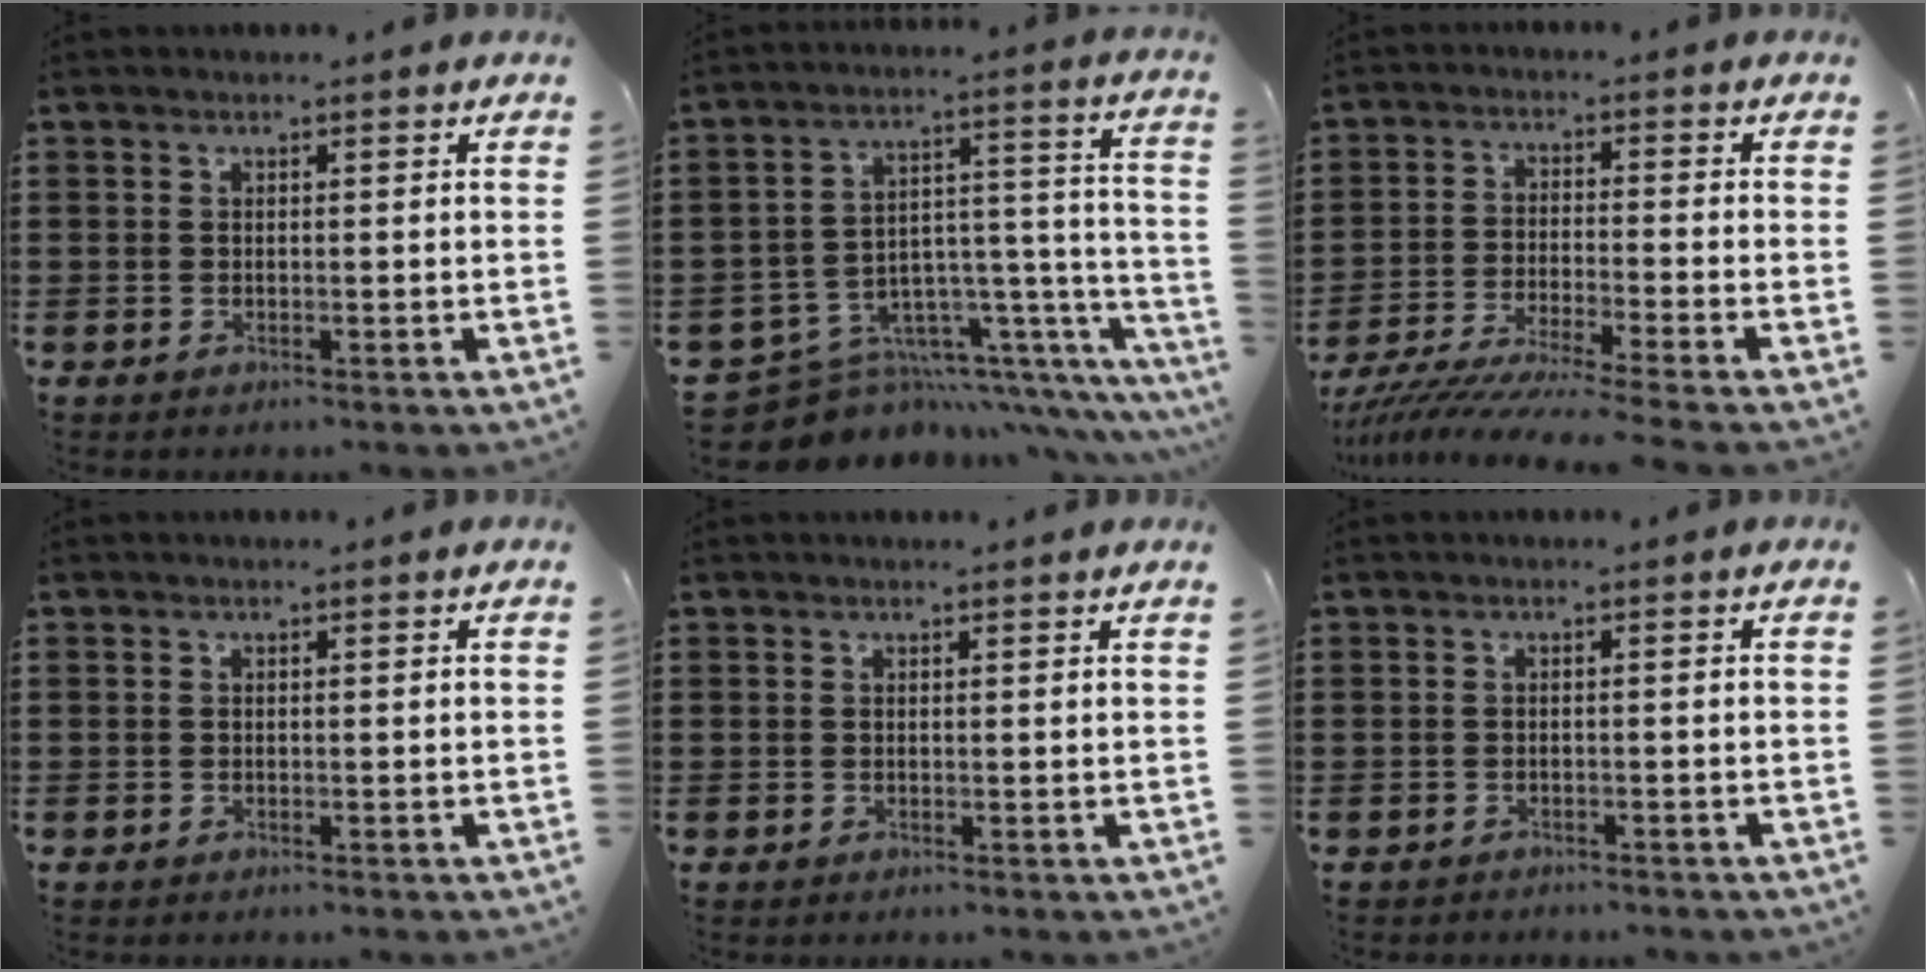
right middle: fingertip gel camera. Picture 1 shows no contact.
{"total": 7.9, "force": [-5.8, 4.7, 2.5], "torque": [-0.051, -0.018, -0.095]}
{"total": 6.1, "force": [-5.6, -0.8, 2.2], "torque": [-0.055, -0.026, -0.115]}
{"total": 0.0}
{"total": 0.0}
{"total": 0.9, "force": [-0.9, 0.1, 0.0], "torque": [-0.003, -0.001, -0.020]}